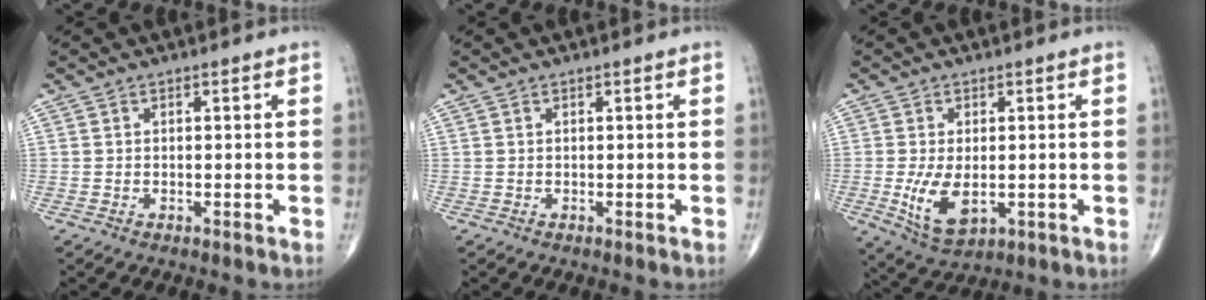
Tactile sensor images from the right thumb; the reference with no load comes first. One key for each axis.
{"total": 0.0}
{"total": 8.3, "fx": -1.3, "fy": 4.5, "fz": 6.8, "tx": -0.127, "ty": -0.017, "tz": -0.012}